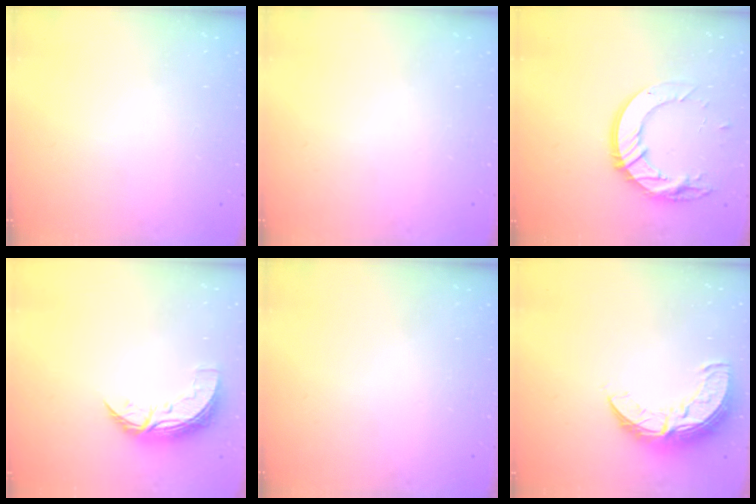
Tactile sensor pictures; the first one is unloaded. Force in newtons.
{"total": 0.0}
{"total": 15.8, "press": 15.7, "slide": 1.2}
{"total": 8.6, "press": 8.6, "slide": 0.1}
{"total": 0.0}
{"total": 12.2, "press": 12.2, "slide": 1.1}